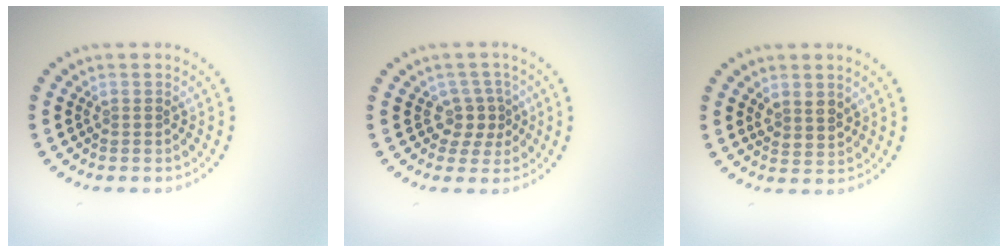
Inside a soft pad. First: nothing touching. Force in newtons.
{"total": 2.4, "press": 1.8, "slide": 1.6}
{"total": 1.7, "press": 1.4, "slide": 0.9}